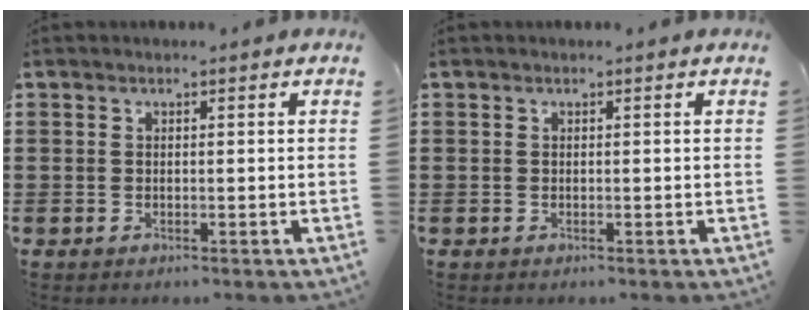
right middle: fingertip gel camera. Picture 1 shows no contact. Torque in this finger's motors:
{"motor_torque": [0.00, 0.00, 0.00, 0.00]}